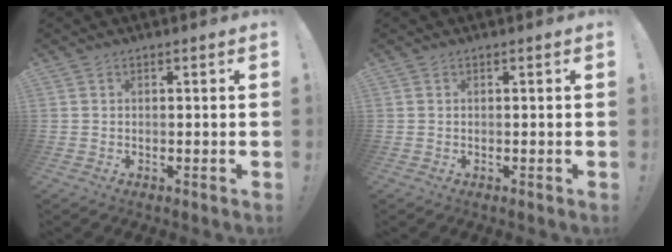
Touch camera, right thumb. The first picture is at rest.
{"total": 0.0}